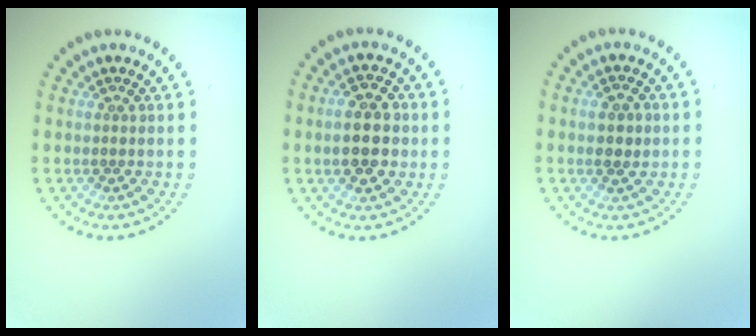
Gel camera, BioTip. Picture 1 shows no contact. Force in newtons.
{"total": 5.1, "press": 5.1, "slide": 0.2}
{"total": 2.2, "press": 2.2, "slide": 0.1}